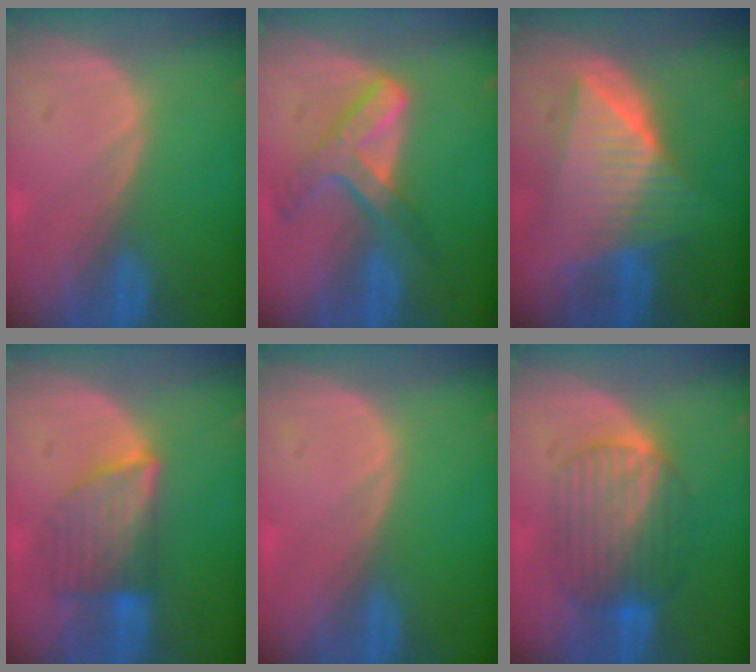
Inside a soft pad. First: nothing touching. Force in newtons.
{"total": 7.3, "press": 6.2, "slide": 3.9}
{"total": 9.6, "press": 9.6, "slide": 0.8}
{"total": 6.6, "press": 6.5, "slide": 1.0}
{"total": 0.0}
{"total": 7.7, "press": 7.7, "slide": 0.2}